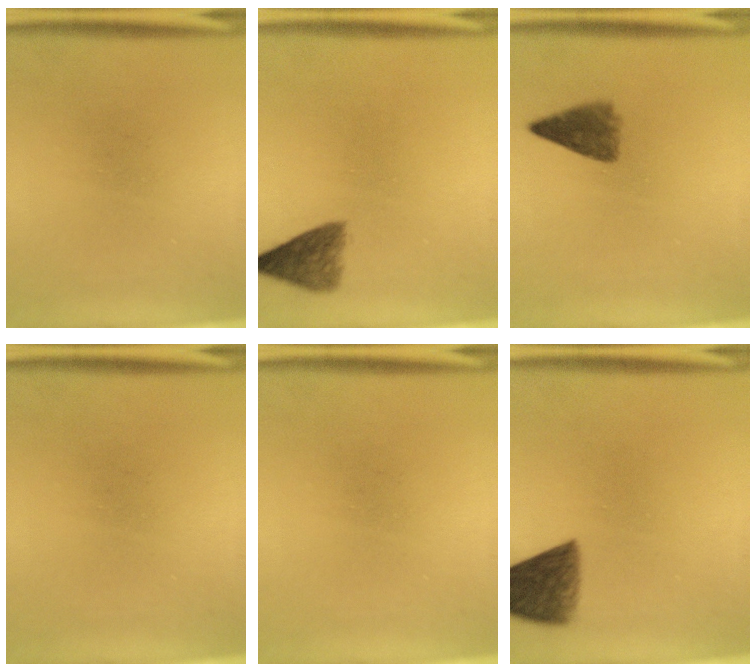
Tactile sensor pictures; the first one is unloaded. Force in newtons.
{"total": 4.1}
{"total": 4.2}
{"total": 0.0}
{"total": 0.0}
{"total": 7.9}